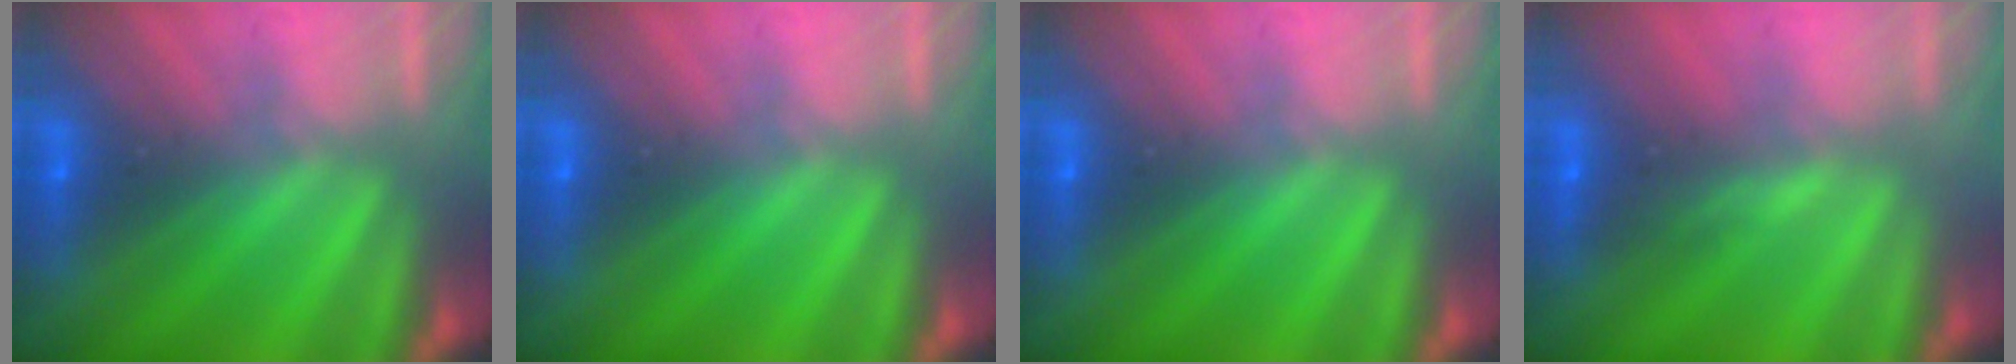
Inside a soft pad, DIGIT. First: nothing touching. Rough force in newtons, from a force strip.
{"total": 0.0}
{"total": 0.0}
{"total": 3.1}